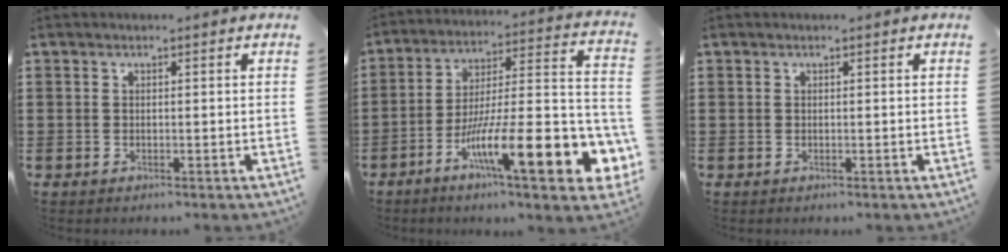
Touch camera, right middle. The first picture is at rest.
{"total": 15.8, "force": [-6.9, 2.5, 14.0], "torque": [-0.228, -0.018, -0.117]}
{"total": 0.0}